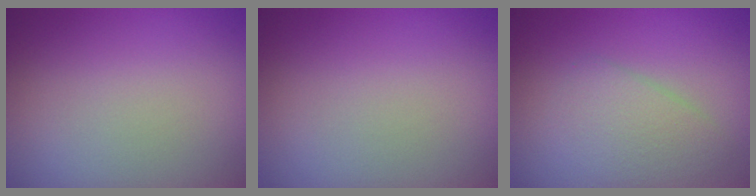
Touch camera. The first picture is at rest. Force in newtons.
{"total": 0.0}
{"total": 3.0, "press": 3.0, "slide": 0.1}